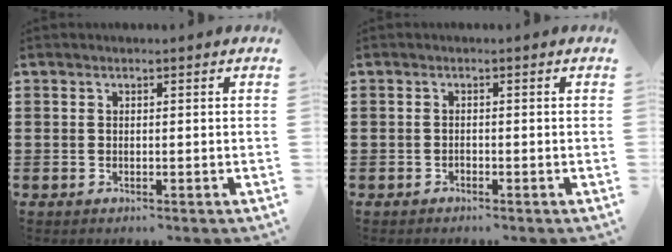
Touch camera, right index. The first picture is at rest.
{"total": 0.6, "force": [-0.5, 0.1, 0.3], "torque": [-0.008, -0.005, -0.008]}